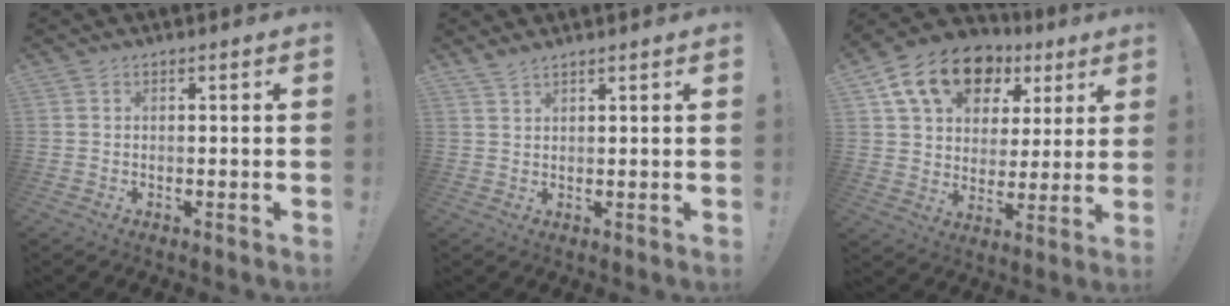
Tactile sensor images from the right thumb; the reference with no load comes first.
{"total": 2.2, "force": [2.0, 0.2, 0.7], "torque": [-0.014, -0.014, 0.037]}
{"total": 17.3, "force": [9.0, 11.6, 9.2], "torque": [-0.149, -0.036, 0.165]}